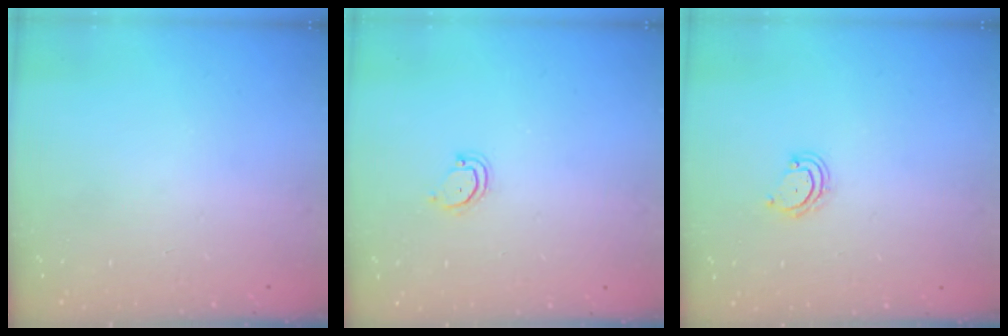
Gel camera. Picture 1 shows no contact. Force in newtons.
{"total": 2.5, "press": 2.5, "slide": 0.1}
{"total": 4.4, "press": 4.3, "slide": 0.3}